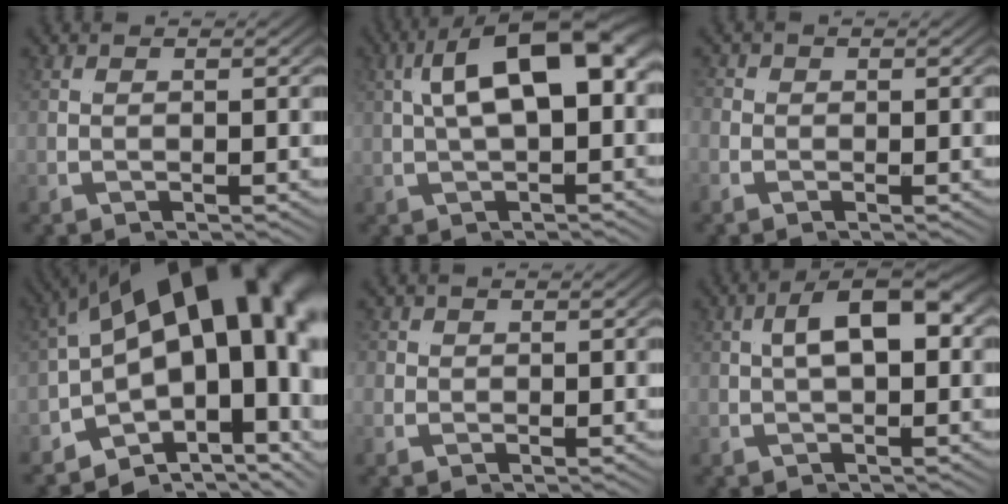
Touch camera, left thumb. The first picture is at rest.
{"total": 9.0, "force": [1.5, 4.4, 7.7], "torque": [-0.121, 0.018, 0.014]}
{"total": 1.7, "force": [-0.1, 1.6, -0.7], "torque": [-0.001, -0.011, 0.001]}
{"total": 14.2, "force": [1.1, 8.1, 11.7], "torque": [-0.160, 0.030, -0.002]}
{"total": 1.9, "force": [0.2, 1.8, -0.5], "torque": [0.000, -0.013, 0.012]}
{"total": 5.3, "force": [-0.1, 3.2, 4.2], "torque": [-0.068, 0.000, -0.004]}